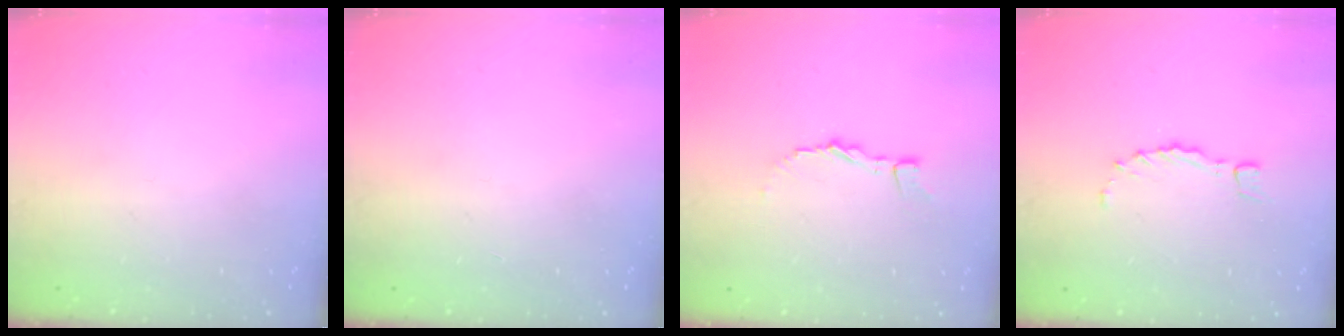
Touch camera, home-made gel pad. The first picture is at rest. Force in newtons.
{"total": 1.4, "press": 1.4, "slide": 0.1}
{"total": 3.6, "press": 3.6, "slide": 0.3}
{"total": 0.8, "press": 0.7, "slide": 0.3}